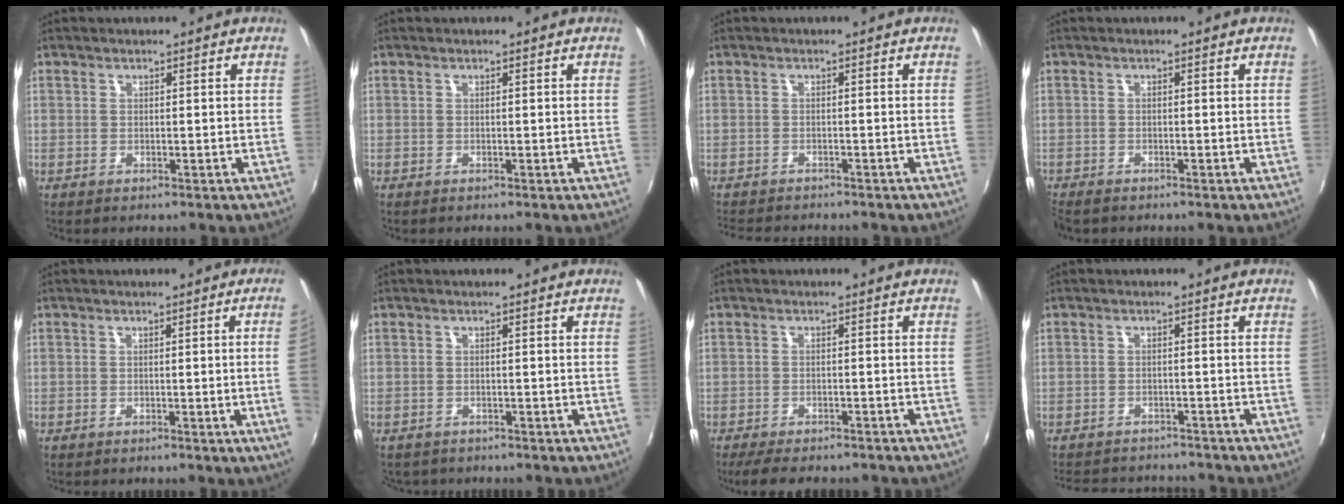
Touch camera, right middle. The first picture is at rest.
{"total": 0.0}
{"total": 5.4, "force": [-5.1, 0.9, 1.6], "torque": [-0.046, -0.016, -0.083]}
{"total": 2.4, "force": [-2.1, 0.8, 0.6], "torque": [-0.023, -0.011, -0.043]}
{"total": 3.8, "force": [0.0, -2.0, 3.2], "torque": [-0.050, -0.011, 0.006]}
{"total": 2.6, "force": [-2.1, 1.4, 0.5], "torque": [-0.014, -0.011, -0.032]}
{"total": 9.3, "force": [-7.7, 2.7, 4.5], "torque": [-0.101, -0.025, -0.116]}
{"total": 10.6, "force": [-9.6, 3.2, 3.2], "torque": [-0.080, -0.002, -0.136]}